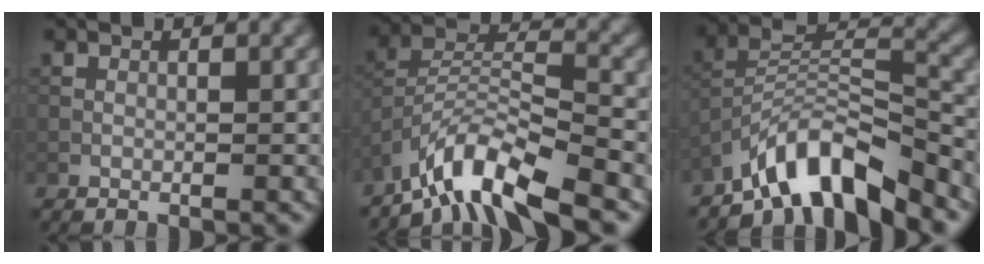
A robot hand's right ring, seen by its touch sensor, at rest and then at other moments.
{"total": 8.0, "force": [-6.4, 1.6, 4.4], "torque": [-0.074, 0.001, -0.127]}
{"total": 8.5, "force": [-6.8, 2.2, 4.7], "torque": [-0.073, 0.005, -0.130]}